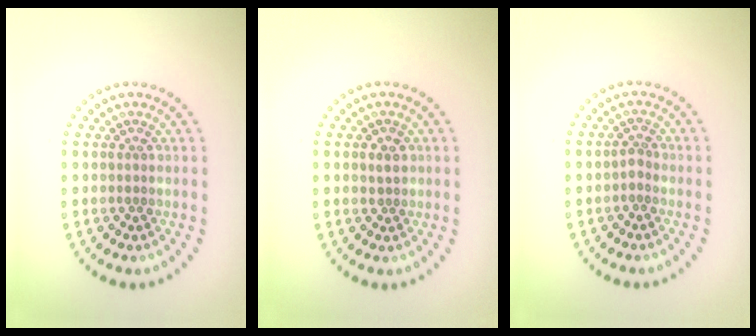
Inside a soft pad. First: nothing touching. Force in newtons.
{"total": 1.3, "press": 1.3, "slide": 0.4}
{"total": 0.9, "press": 0.6, "slide": 0.8}